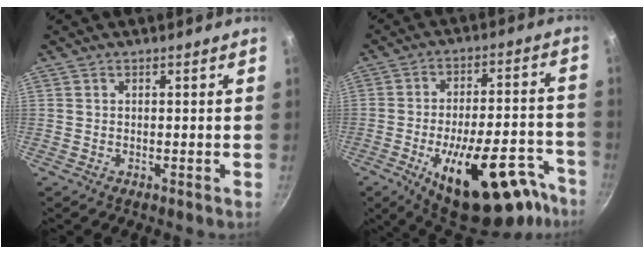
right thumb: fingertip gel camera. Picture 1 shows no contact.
{"total": 24.9, "force": [-13.7, 10.6, 18.0], "torque": [-0.196, 0.062, -0.190]}